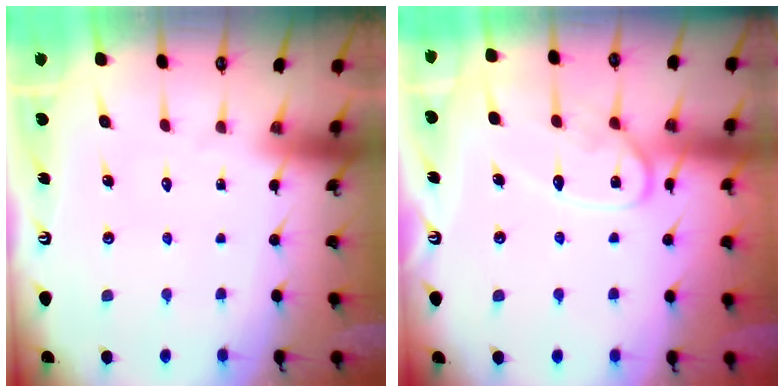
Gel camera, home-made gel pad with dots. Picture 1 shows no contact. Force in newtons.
{"total": 12.9, "press": 12.8, "slide": 1.1}